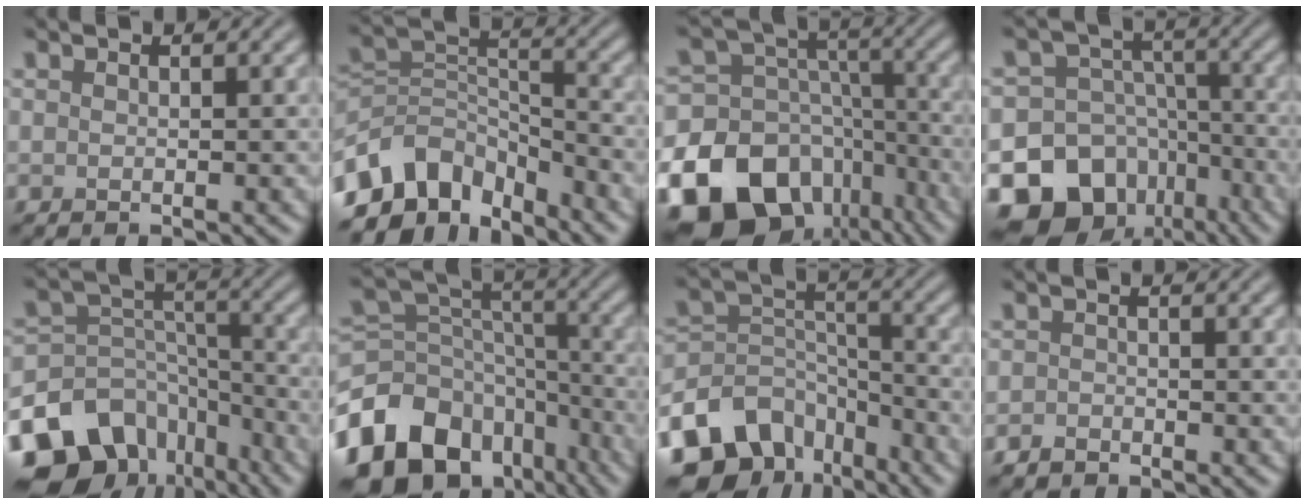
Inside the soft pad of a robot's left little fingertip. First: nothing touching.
{"total": 9.0, "force": [-6.3, 5.2, 3.7], "torque": [-0.058, 0.001, -0.128]}
{"total": 20.8, "force": [-11.6, 15.4, 7.8], "torque": [-0.172, -0.062, -0.178]}
{"total": 19.0, "force": [-11.2, 14.6, 4.9], "torque": [-0.090, -0.060, -0.174]}
{"total": 14.5, "force": [-9.5, 9.7, 5.0], "torque": [-0.119, -0.005, -0.140]}
{"total": 15.6, "force": [-9.4, 10.6, 6.7], "torque": [-0.180, -0.013, -0.145]}
{"total": 10.7, "force": [-7.1, 6.7, 4.3], "torque": [-0.082, 0.002, -0.134]}
{"total": 1.4, "force": [-1.2, 0.7, 0.1], "torque": [0.001, 0.001, -0.025]}